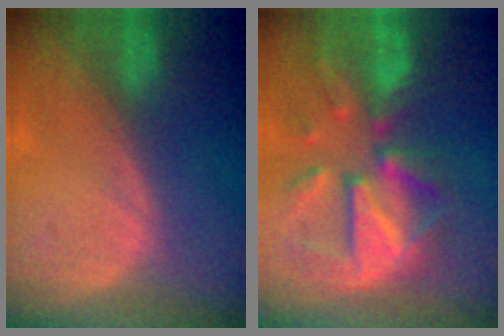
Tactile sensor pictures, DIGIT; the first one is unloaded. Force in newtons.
{"total": 12.1, "press": 10.5, "slide": 5.9}